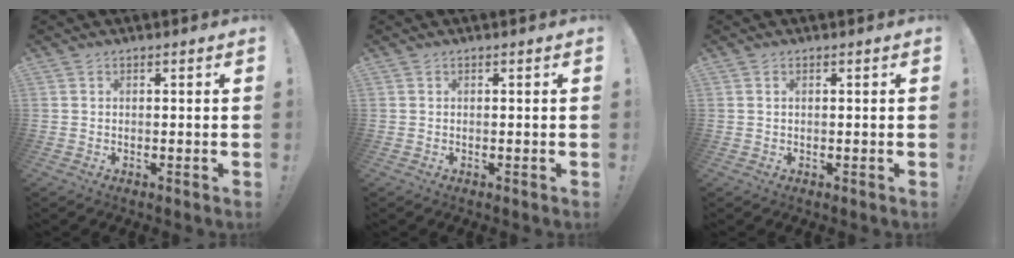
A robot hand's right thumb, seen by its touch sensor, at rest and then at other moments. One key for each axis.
{"total": 0.0}
{"total": 0.7, "fx": 0.3, "fy": 0.3, "fz": 0.5, "tx": -0.017, "ty": 0.004, "tz": 0.006}